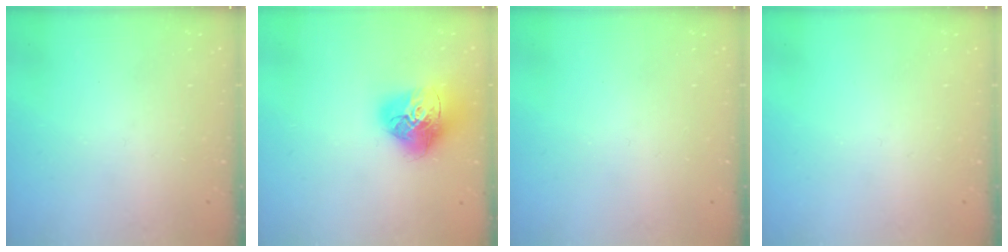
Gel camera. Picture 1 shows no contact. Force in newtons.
{"total": 18.0, "press": 17.9, "slide": 1.9}
{"total": 0.0}
{"total": 0.0}